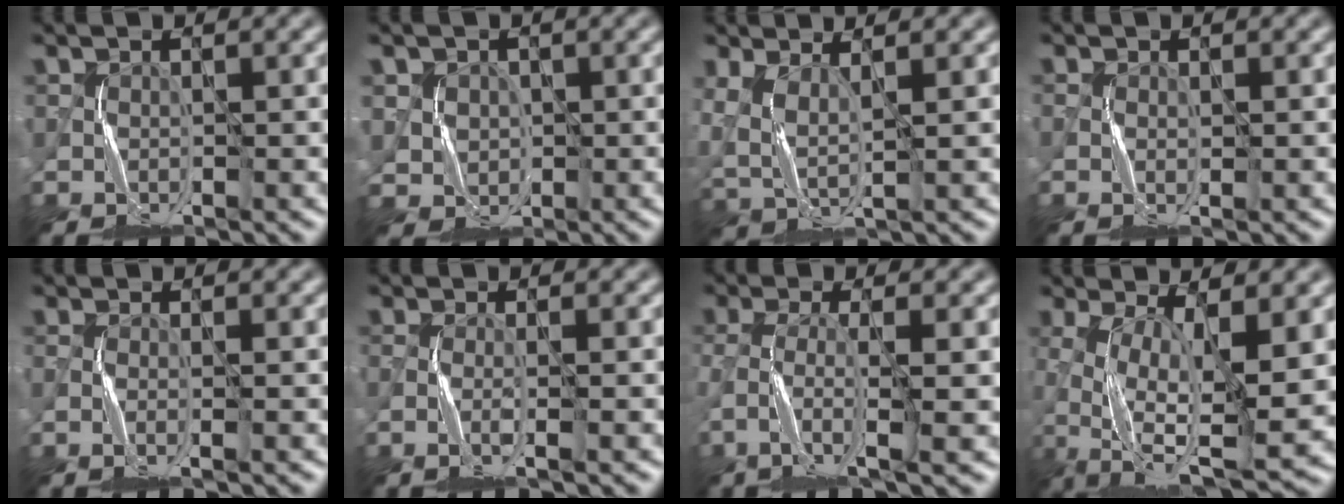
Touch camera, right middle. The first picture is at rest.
{"total": 3.8, "force": [1.2, 3.4, 1.2], "torque": [-0.053, 0.007, 0.035]}
{"total": 3.9, "force": [1.7, 1.4, 3.2], "torque": [-0.083, -0.001, 0.039]}
{"total": 0.5, "force": [-0.3, 0.0, 0.4], "torque": [-0.008, 0.000, -0.009]}
{"total": 1.2, "force": [-0.9, -0.2, 0.7], "torque": [-0.015, 0.001, -0.021]}
{"total": 1.5, "force": [-1.1, -0.2, 0.9], "torque": [-0.021, 0.001, -0.027]}
{"total": 4.1, "force": [-1.9, 0.6, 3.6], "torque": [-0.079, -0.007, -0.044]}
{"total": 10.4, "force": [-2.2, 3.0, 9.7], "torque": [-0.174, -0.009, -0.036]}